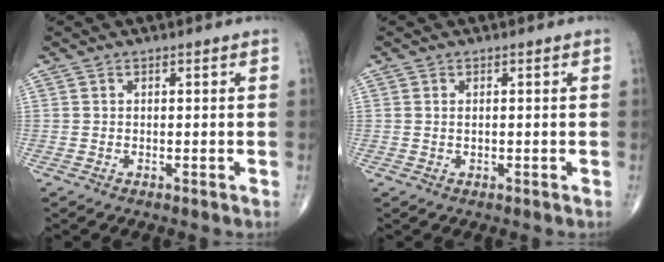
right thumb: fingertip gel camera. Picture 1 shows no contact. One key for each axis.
{"total": 0.6, "fx": 0.2, "fy": 0.2, "fz": 0.5, "tx": -0.011, "ty": -0.001, "tz": 0.004}